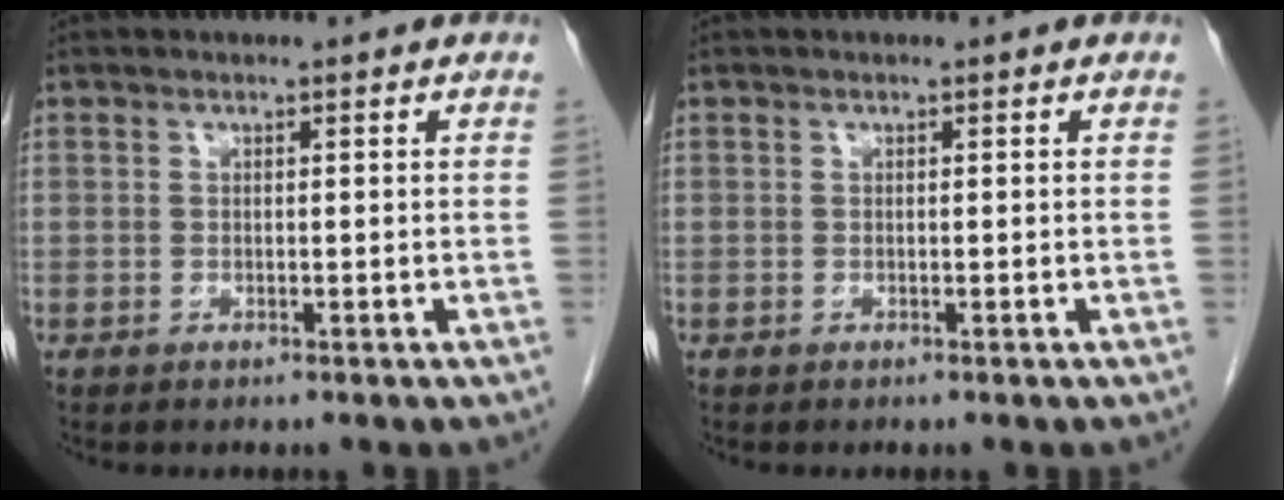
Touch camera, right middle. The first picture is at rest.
{"total": 0.0}